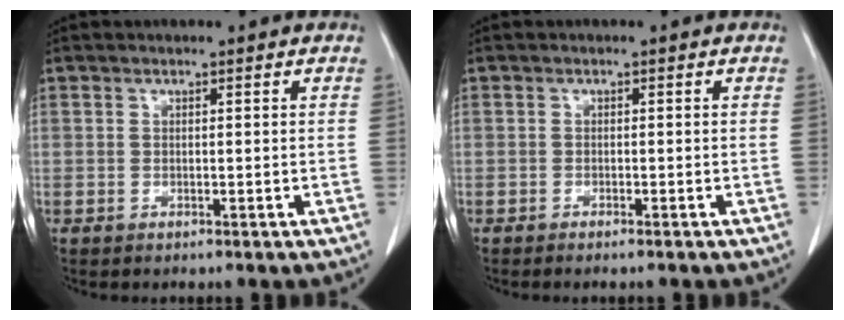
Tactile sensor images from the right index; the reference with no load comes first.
{"total": 1.4, "force": [-1.2, 0.1, 0.8], "torque": [-0.014, -0.003, -0.013]}